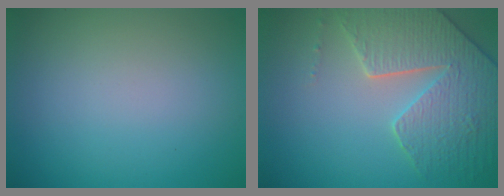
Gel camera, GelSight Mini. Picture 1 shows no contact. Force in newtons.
{"total": 5.6, "press": 5.2, "slide": 2.2}